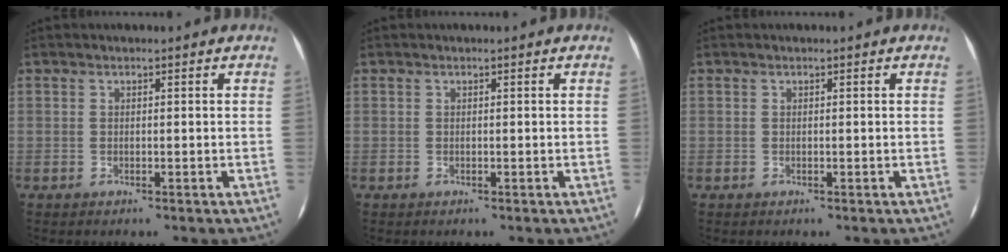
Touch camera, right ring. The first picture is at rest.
{"total": 0.0}
{"total": 0.0}